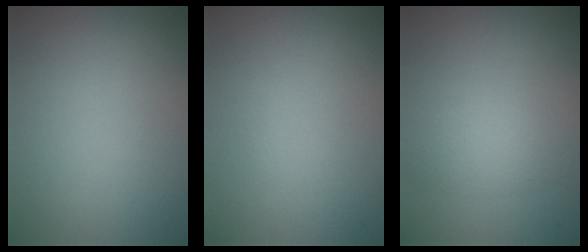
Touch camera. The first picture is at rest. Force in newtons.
{"total": 0.0}
{"total": 2.5, "press": 2.5, "slide": 0.2}